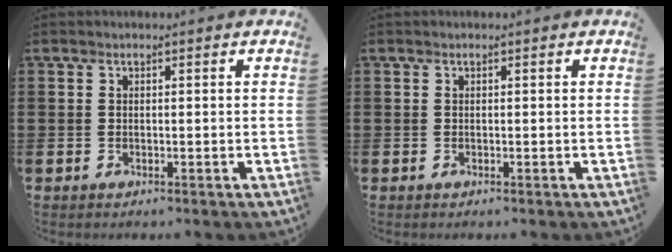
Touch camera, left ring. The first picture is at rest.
{"total": 0.0}